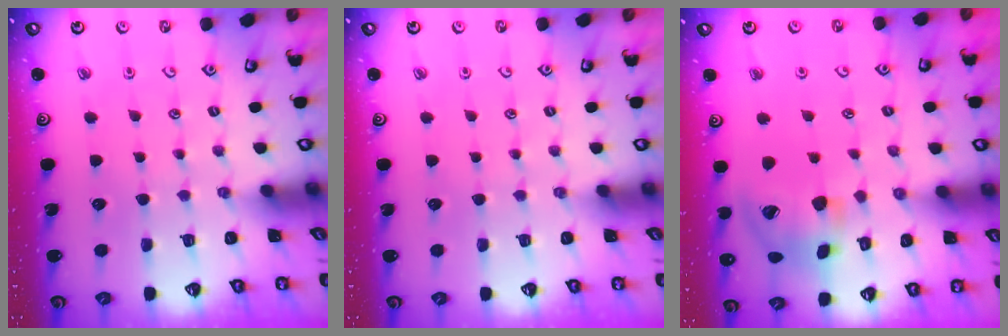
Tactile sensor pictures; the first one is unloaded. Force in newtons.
{"total": 0.0}
{"total": 16.2, "press": 16.0, "slide": 2.5}